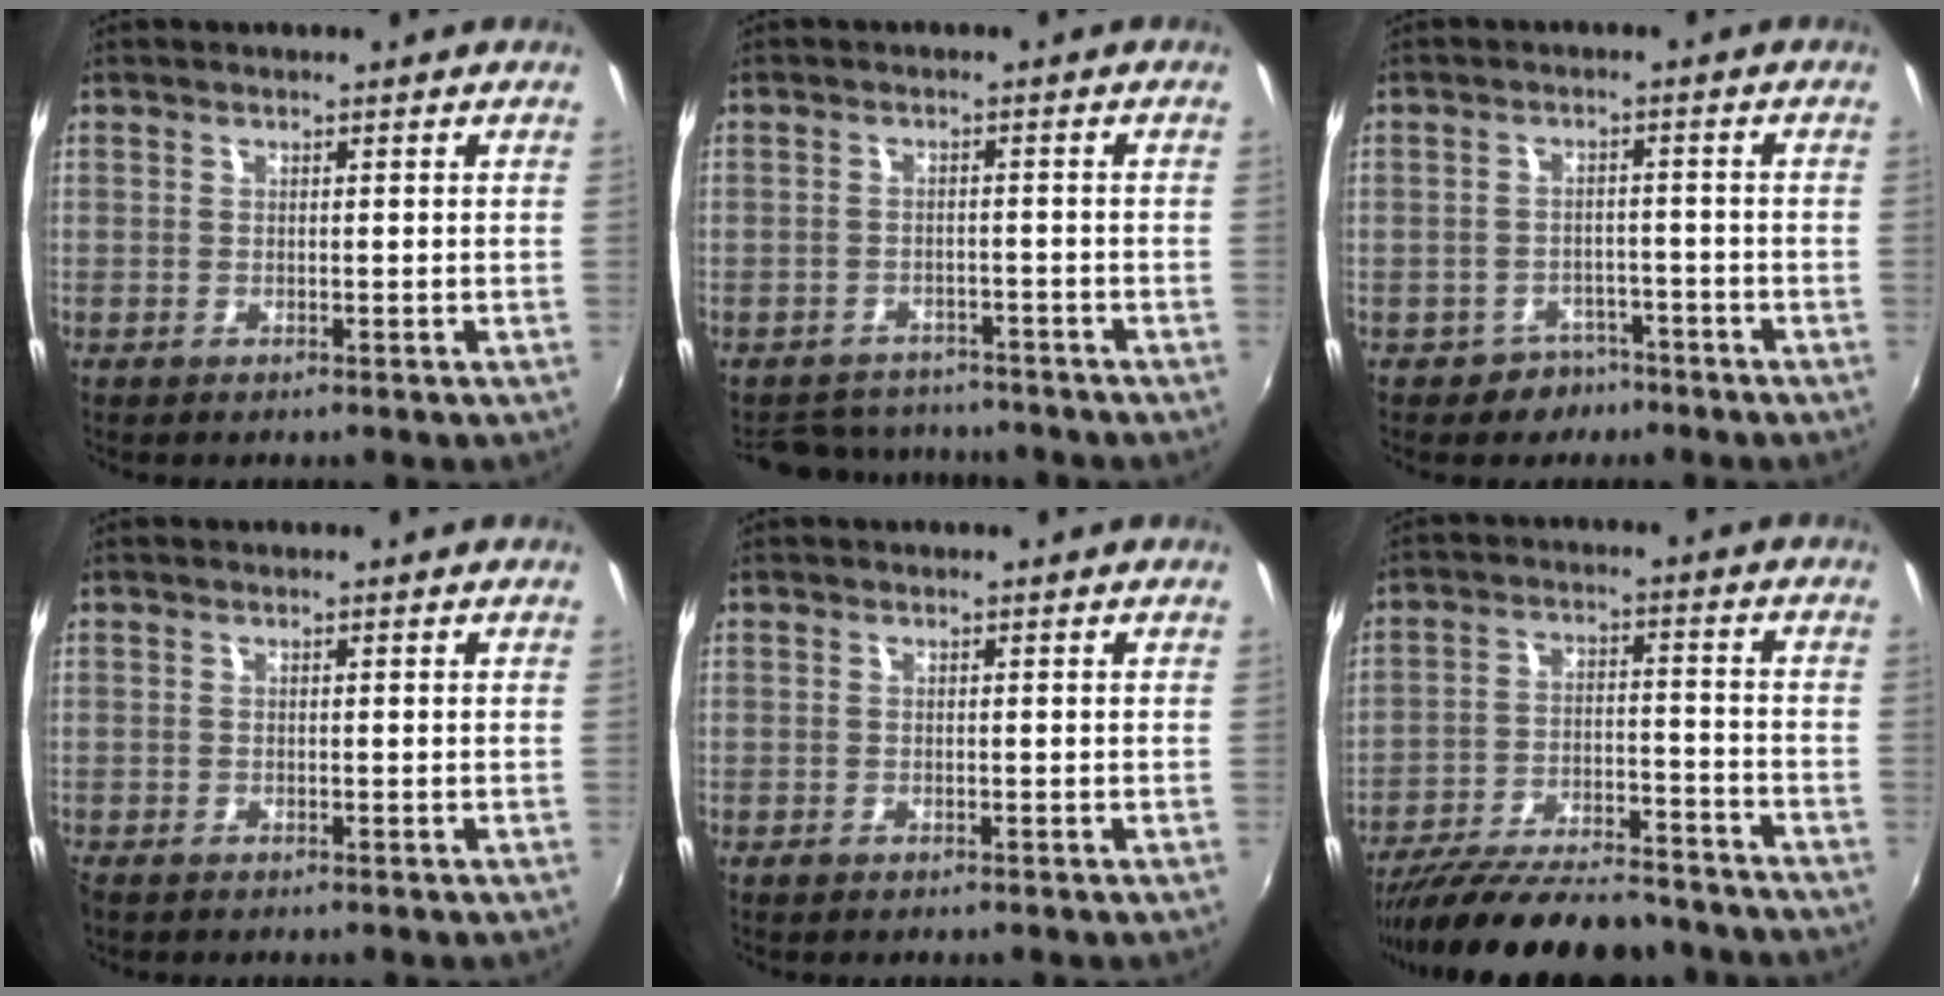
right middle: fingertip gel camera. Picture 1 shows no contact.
{"total": 10.4, "force": [-9.2, 4.1, 2.6], "torque": [-0.067, 0.009, -0.129]}
{"total": 4.6, "force": [-3.2, 3.3, 0.1], "torque": [-0.010, 0.020, -0.041]}
{"total": 0.7, "force": [-0.6, 0.4, 0.1], "torque": [-0.006, -0.004, -0.013]}
{"total": 0.7, "force": [-0.5, 0.4, 0.2], "torque": [-0.004, -0.004, -0.010]}
{"total": 22.0, "force": [-19.1, 5.7, 9.4], "torque": [-0.183, -0.021, -0.277]}